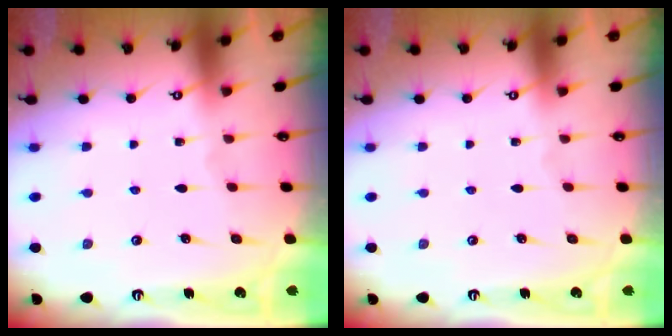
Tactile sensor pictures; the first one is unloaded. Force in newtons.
{"total": 0.0}